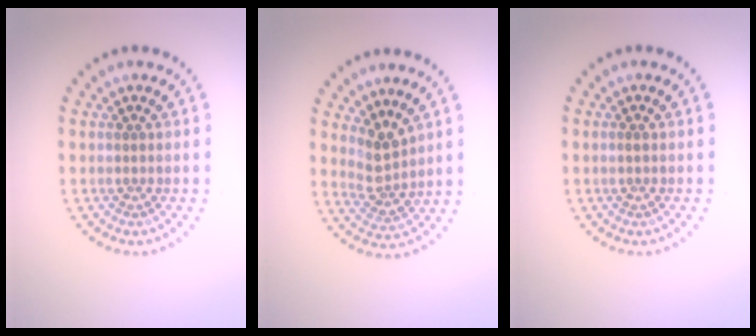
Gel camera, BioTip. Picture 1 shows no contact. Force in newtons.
{"total": 2.7, "press": 2.0, "slide": 1.8}
{"total": 0.7, "press": 0.7, "slide": 0.1}